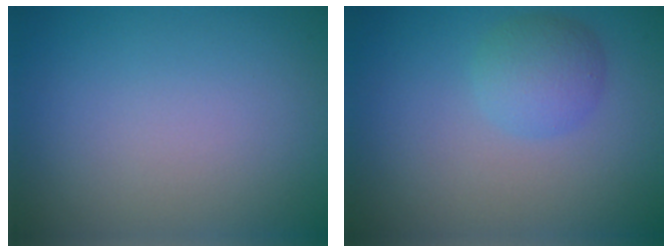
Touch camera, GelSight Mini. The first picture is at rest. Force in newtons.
{"total": 2.7, "press": 2.7, "slide": 0.1}